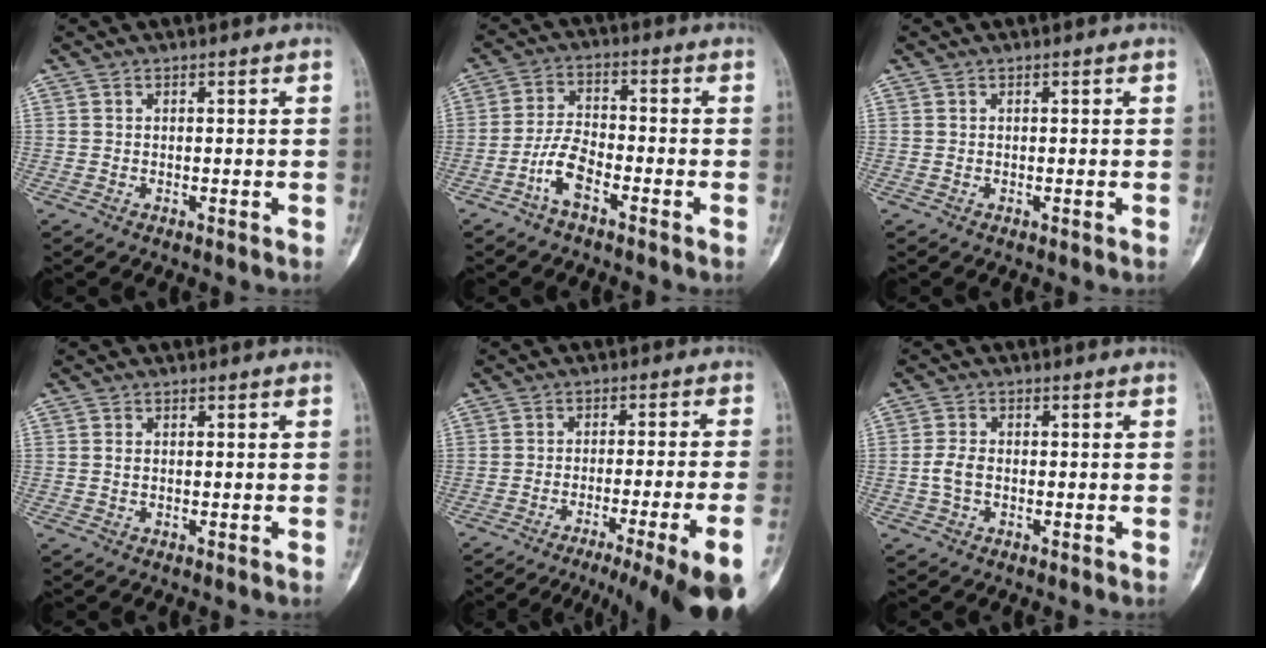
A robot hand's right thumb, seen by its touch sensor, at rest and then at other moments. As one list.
[{"total": 6.1, "force": [-3.3, 2.5, 4.4], "torque": [-0.088, 0.027, -0.068]}, {"total": 0.0}, {"total": 0.7, "force": [-0.1, 0.5, 0.4], "torque": [-0.005, 0.001, -0.004]}, {"total": 18.3, "force": [-12.1, 0.4, 13.8], "torque": [-0.150, 0.032, -0.174]}, {"total": 3.0, "force": [-0.6, 2.0, 2.1], "torque": [-0.045, 0.010, -0.016]}]